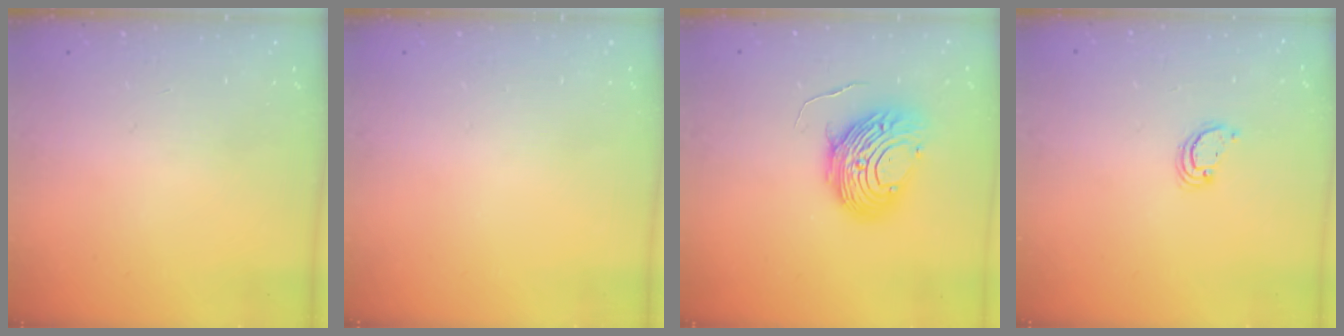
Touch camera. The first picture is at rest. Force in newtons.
{"total": 0.0}
{"total": 11.6, "press": 11.5, "slide": 1.2}
{"total": 2.6, "press": 2.6, "slide": 0.2}